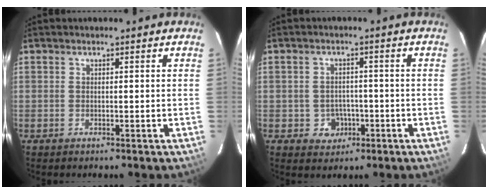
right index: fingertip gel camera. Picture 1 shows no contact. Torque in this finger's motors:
{"motor_torque": [0.18, -0.08, 0.01, 0.01]}